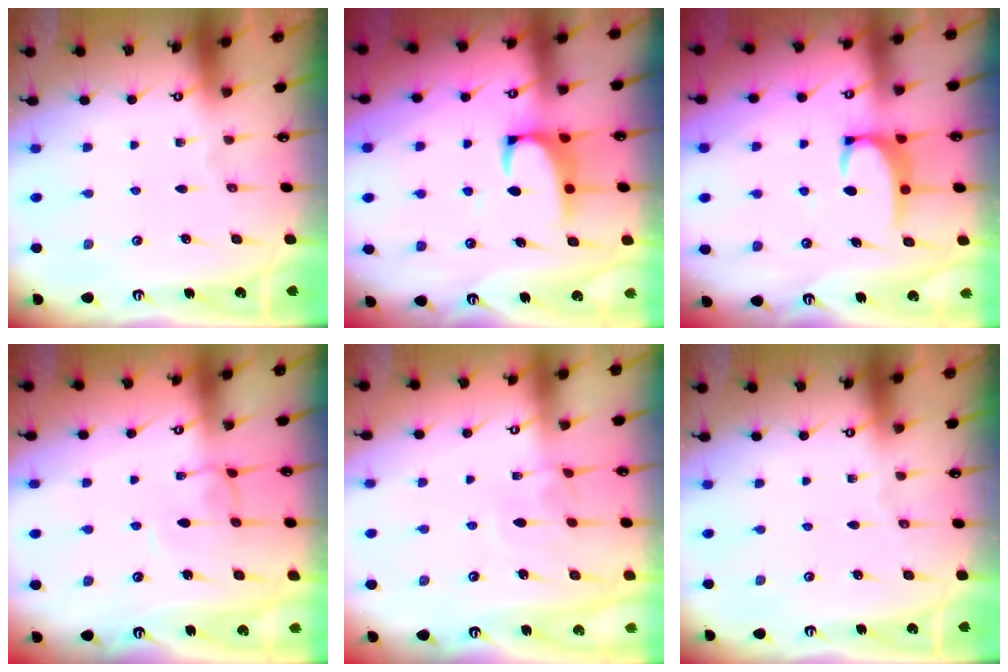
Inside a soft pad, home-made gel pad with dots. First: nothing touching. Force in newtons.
{"total": 2.2, "press": 1.9, "slide": 1.0}
{"total": 3.3, "press": 3.3, "slide": 0.3}
{"total": 1.4, "press": 1.4, "slide": 0.4}
{"total": 1.2, "press": 1.2, "slide": 0.4}
{"total": 0.0}